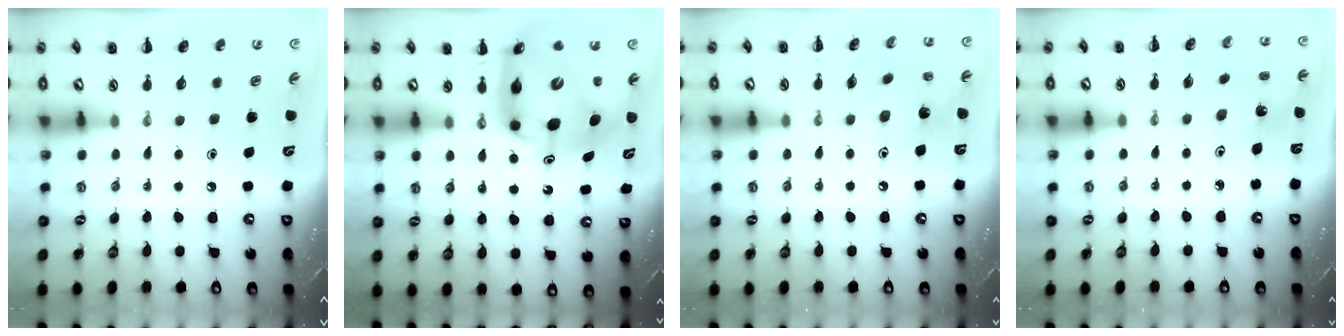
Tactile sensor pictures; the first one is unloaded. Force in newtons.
{"total": 12.3, "press": 12.0, "slide": 2.6}
{"total": 3.5, "press": 3.5, "slide": 0.6}
{"total": 2.0, "press": 1.9, "slide": 0.7}